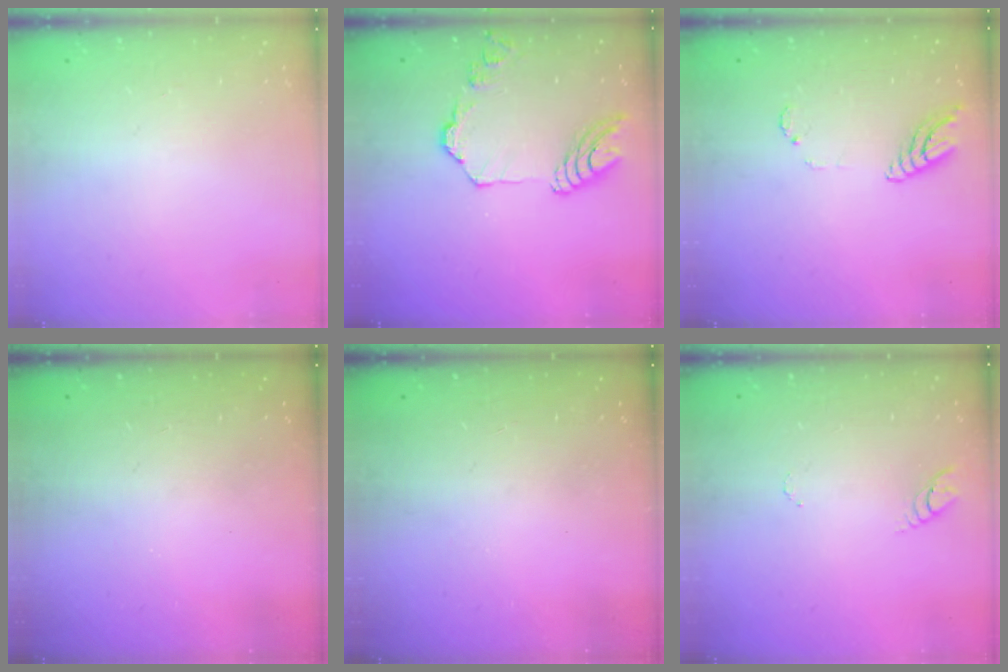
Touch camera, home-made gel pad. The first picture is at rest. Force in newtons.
{"total": 12.4, "press": 12.3, "slide": 1.5}
{"total": 8.8, "press": 8.8, "slide": 0.9}
{"total": 0.0}
{"total": 0.0}
{"total": 3.4, "press": 3.4, "slide": 0.3}